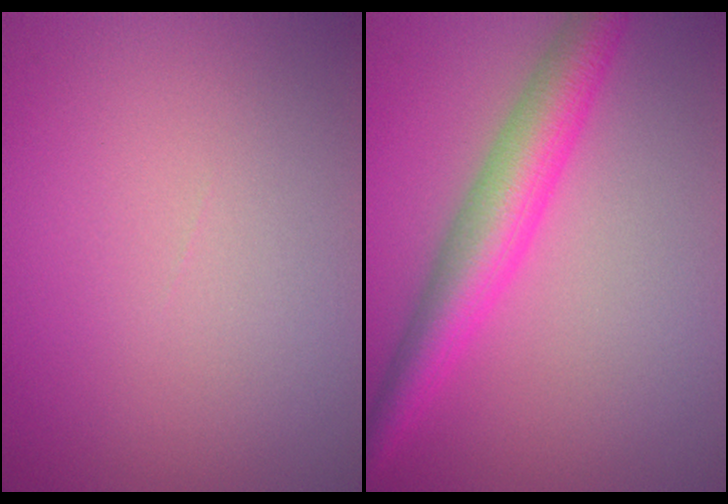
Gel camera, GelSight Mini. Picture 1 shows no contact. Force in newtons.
{"total": 5.0, "press": 5.0, "slide": 0.1}